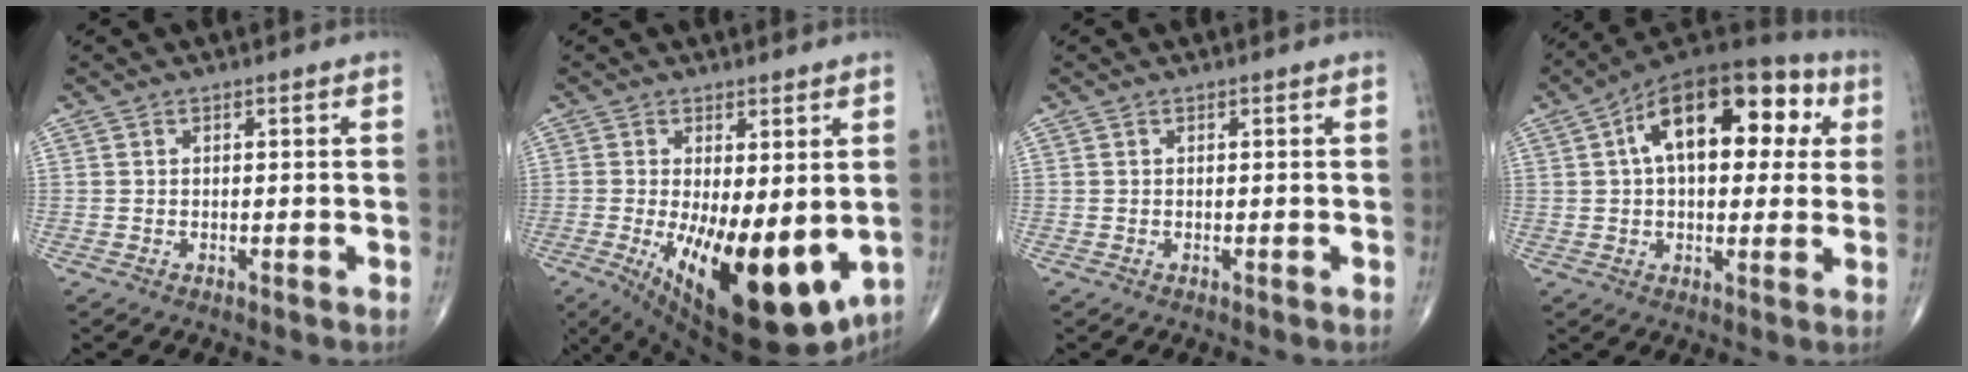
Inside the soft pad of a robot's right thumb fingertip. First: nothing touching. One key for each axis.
{"total": 19.5, "fx": -4.0, "fy": 7.8, "fz": 17.5, "tx": -0.240, "ty": -0.036, "tz": -0.034}
{"total": 0.0}
{"total": 21.1, "fx": 5.6, "fy": 11.3, "fz": 16.9, "tx": -0.224, "ty": 0.031, "tz": 0.075}